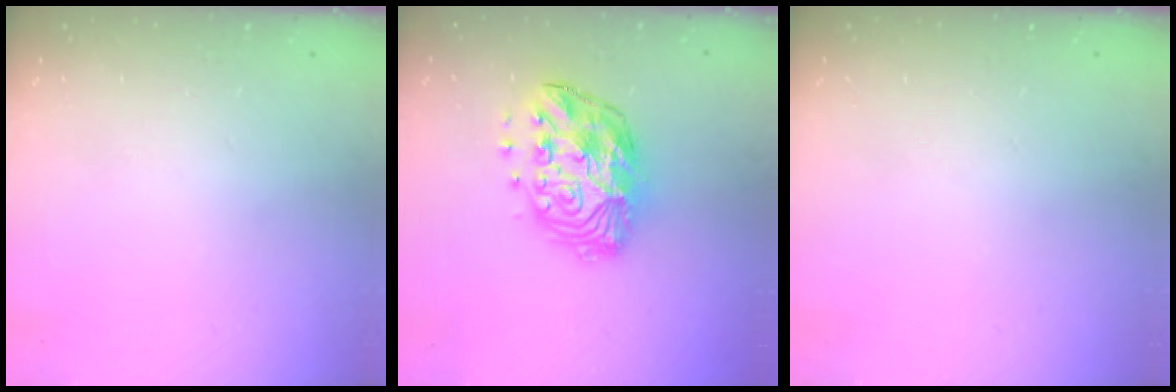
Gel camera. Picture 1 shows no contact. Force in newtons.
{"total": 15.1, "press": 15.1, "slide": 0.7}
{"total": 0.0}